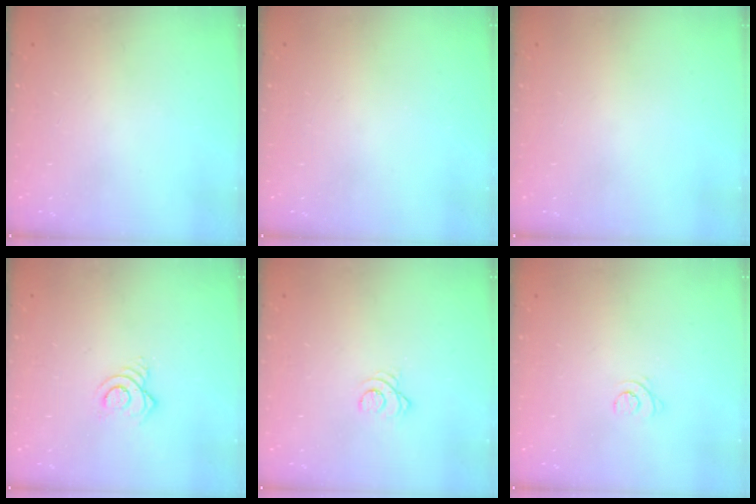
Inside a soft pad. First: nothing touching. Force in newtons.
{"total": 0.0}
{"total": 0.0}
{"total": 6.5, "press": 6.4, "slide": 0.8}
{"total": 2.6, "press": 2.6, "slide": 0.3}
{"total": 3.2, "press": 3.2, "slide": 0.2}